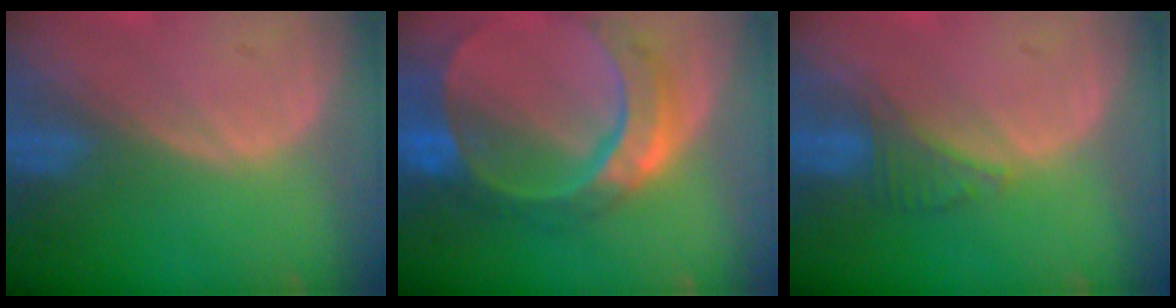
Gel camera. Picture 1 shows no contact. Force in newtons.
{"total": 11.0, "press": 9.4, "slide": 5.8}
{"total": 2.5, "press": 2.5, "slide": 0.2}